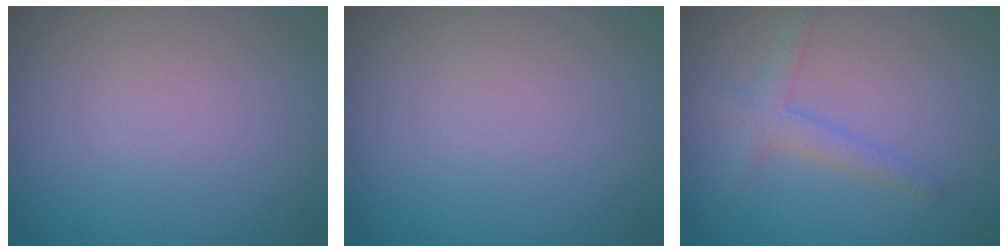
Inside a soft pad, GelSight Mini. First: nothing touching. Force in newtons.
{"total": 0.0}
{"total": 2.0, "press": 2.0, "slide": 0.1}